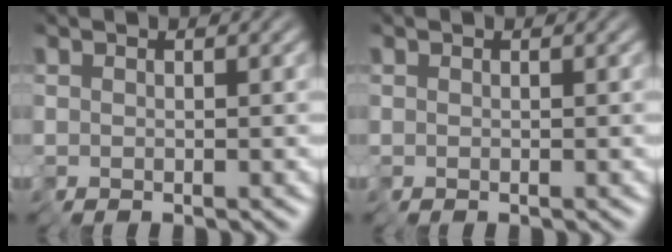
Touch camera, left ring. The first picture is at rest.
{"total": 0.0}